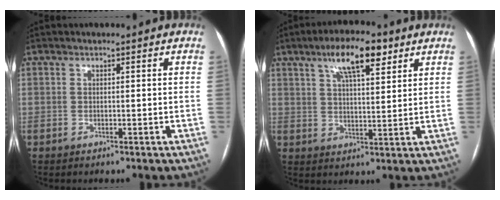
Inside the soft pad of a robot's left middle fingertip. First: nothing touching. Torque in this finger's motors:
{"motor_torque": [0.61, -0.21, 0.13, 0.15]}